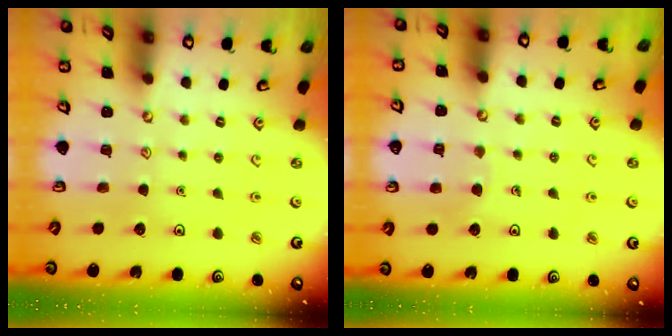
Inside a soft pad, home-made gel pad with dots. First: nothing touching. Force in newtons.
{"total": 4.6, "press": 4.6, "slide": 0.4}